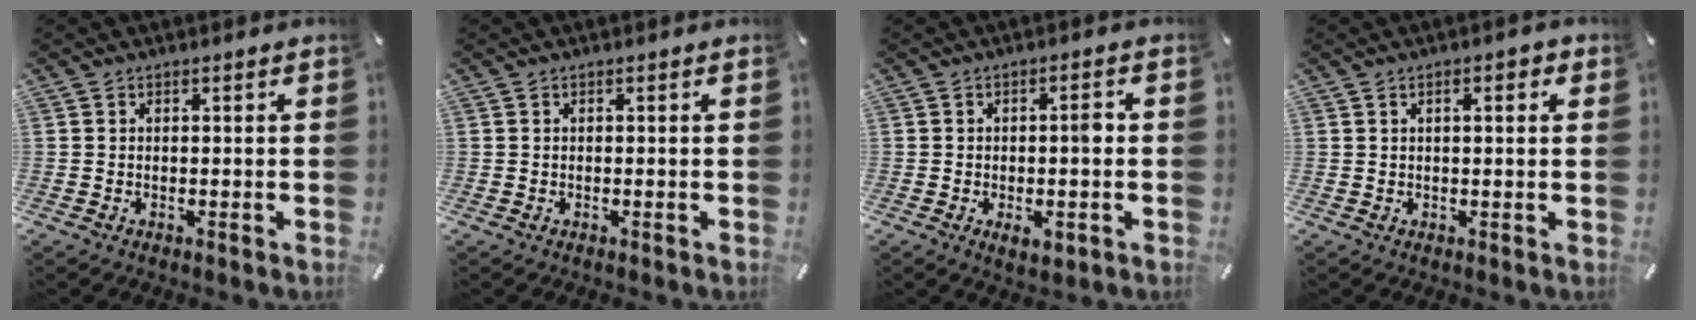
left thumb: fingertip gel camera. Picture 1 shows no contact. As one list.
[{"total": 0.0}, {"total": 5.4, "force": [-0.7, 2.4, 4.8], "torque": [-0.064, 0.005, -0.013]}, {"total": 2.7, "force": [0.8, 0.8, 2.4], "torque": [-0.041, 0.002, 0.010]}]